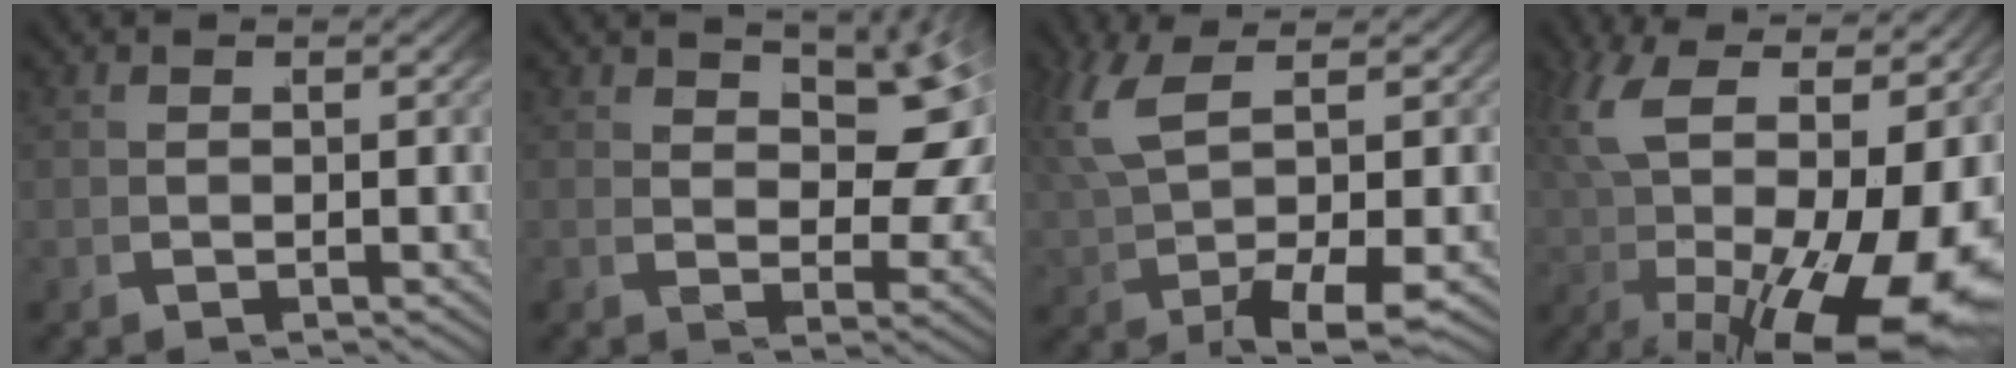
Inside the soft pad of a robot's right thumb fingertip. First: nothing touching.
{"total": 5.0, "force": [1.6, 2.7, 3.9], "torque": [-0.037, -0.009, 0.037]}
{"total": 5.8, "force": [0.7, 2.2, 5.3], "torque": [-0.119, -0.007, 0.028]}
{"total": 14.8, "force": [-0.3, 8.2, 12.3], "torque": [-0.224, -0.036, 0.017]}